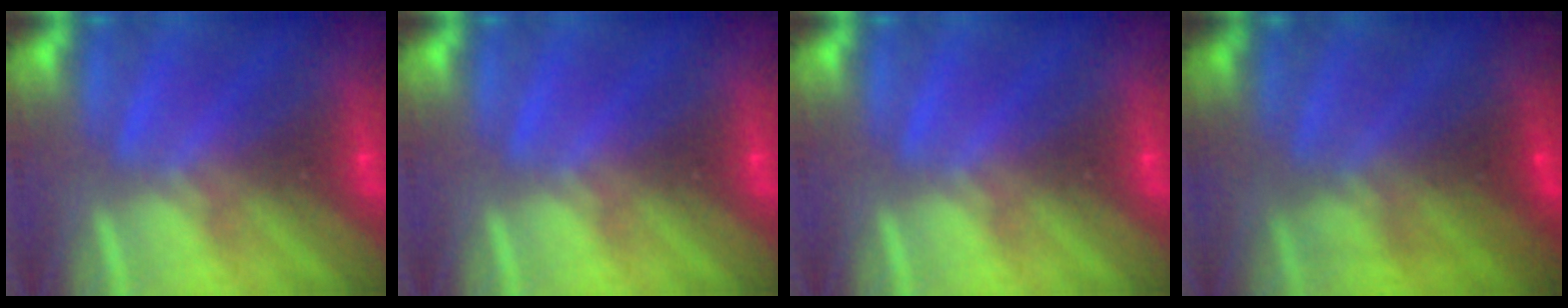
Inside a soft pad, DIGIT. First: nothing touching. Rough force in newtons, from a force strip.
{"total": 0.0}
{"total": 0.0}
{"total": 2.7}